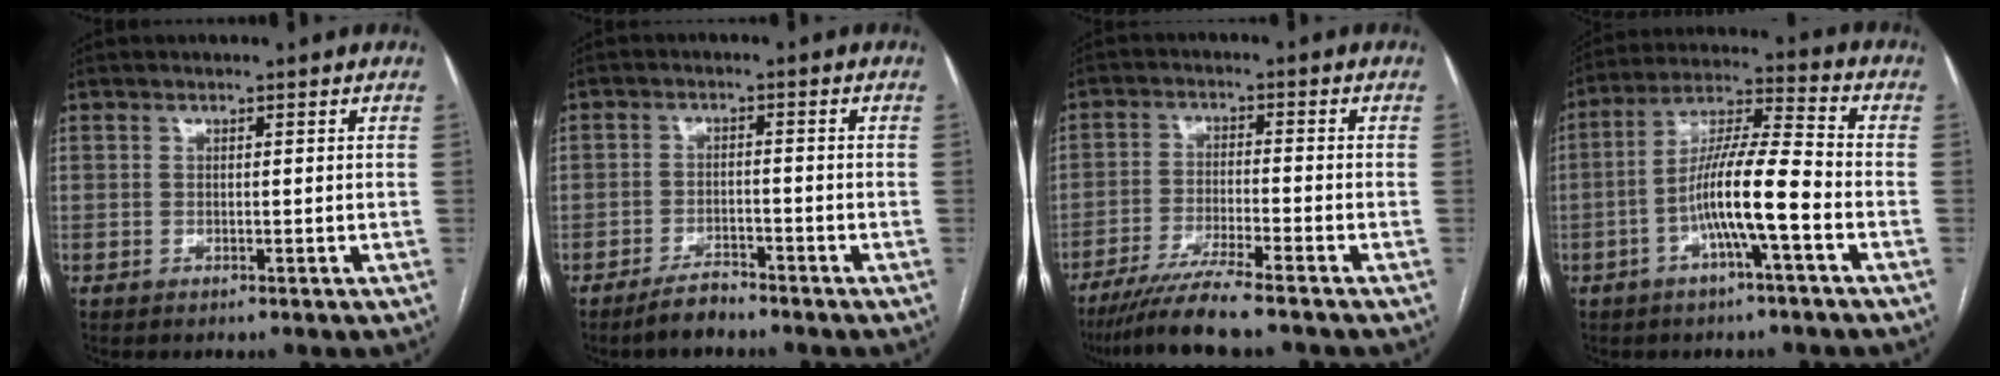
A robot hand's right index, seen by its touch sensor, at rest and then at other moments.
{"total": 3.5, "force": [-3.2, 0.9, 1.3], "torque": [-0.026, -0.003, -0.056]}
{"total": 8.7, "force": [-7.2, -0.9, 4.9], "torque": [-0.075, -0.030, -0.124]}
{"total": 11.3, "force": [-3.8, 0.6, 10.6], "torque": [-0.199, 0.015, -0.071]}